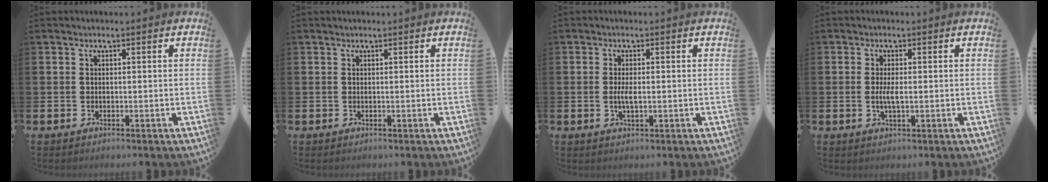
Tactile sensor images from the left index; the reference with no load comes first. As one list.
[{"total": 0.0}, {"total": 2.2, "force": [-0.2, 0.7, 2.1], "torque": [-0.038, 0.001, -0.005]}, {"total": 2.2, "force": [-0.2, 0.6, 2.1], "torque": [-0.039, -0.001, -0.005]}]